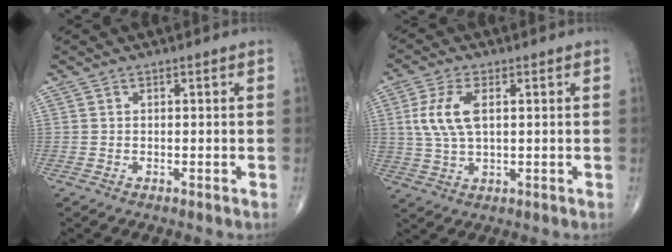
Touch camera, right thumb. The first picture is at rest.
{"total": 7.9, "force": [1.7, 4.0, 6.6], "torque": [-0.146, -0.001, 0.036]}